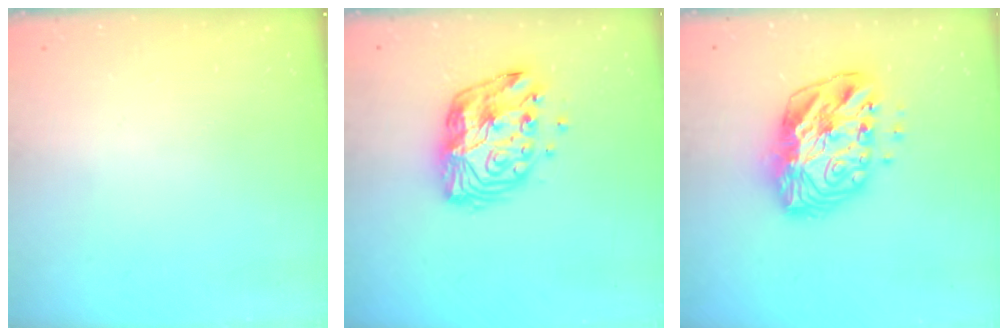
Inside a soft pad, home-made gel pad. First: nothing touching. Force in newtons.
{"total": 12.9, "press": 12.9, "slide": 0.9}
{"total": 14.1, "press": 14.0, "slide": 1.1}